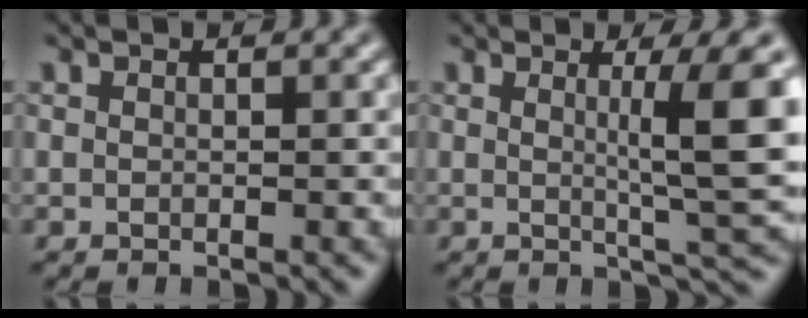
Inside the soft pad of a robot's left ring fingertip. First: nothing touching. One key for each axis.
{"total": 6.3, "fx": 1.0, "fy": 0.9, "fz": 6.2, "tx": -0.086, "ty": -0.002, "tz": 0.017}